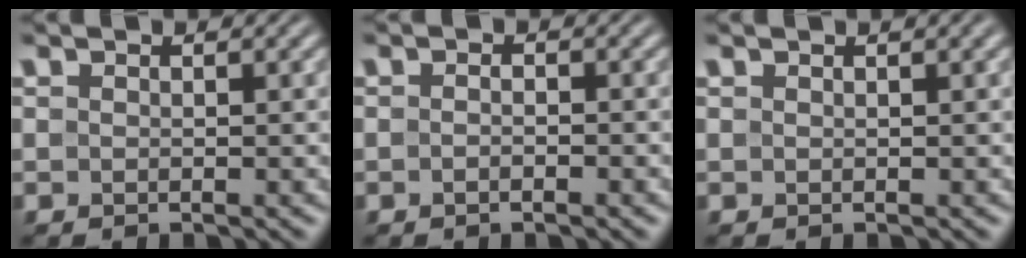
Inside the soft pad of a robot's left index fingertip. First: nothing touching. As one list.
[{"total": 1.3, "force": [-0.7, 0.5, 1.0], "torque": [-0.003, -0.003, -0.020]}, {"total": 1.5, "force": [0.7, 0.5, 1.2], "torque": [-0.014, 0.003, 0.004]}]